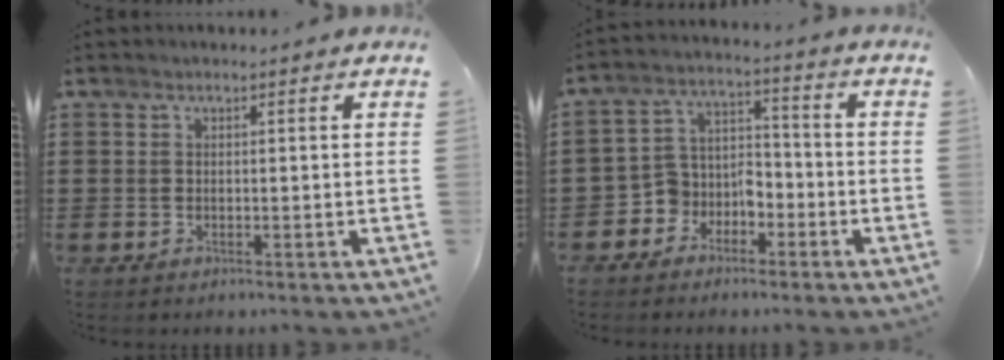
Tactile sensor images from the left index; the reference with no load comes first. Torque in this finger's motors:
{"motor_torque": [0.58, 1.26, 0.17, 0.02]}